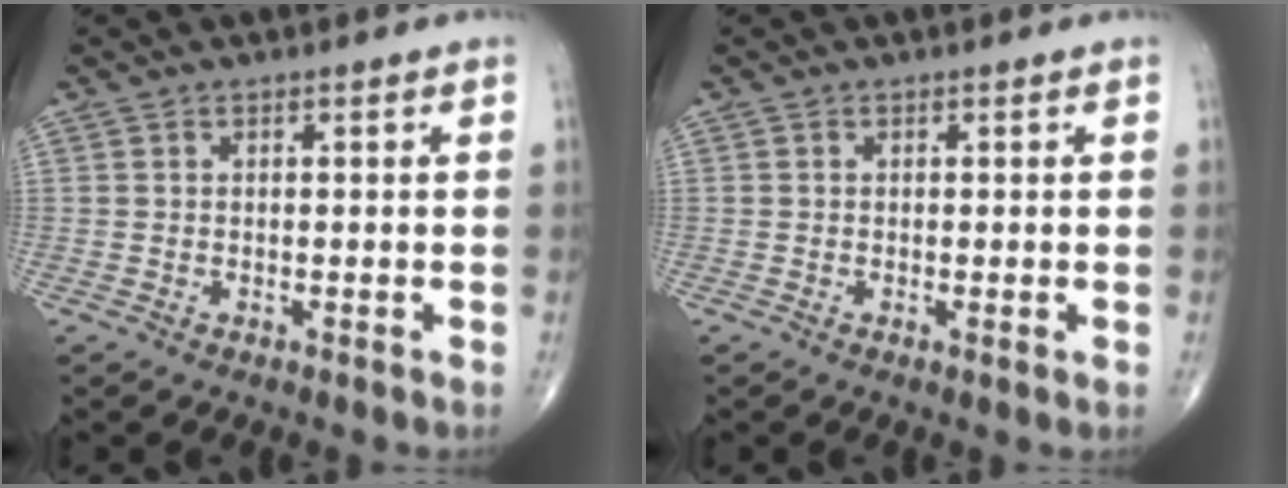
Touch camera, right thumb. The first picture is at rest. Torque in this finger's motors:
{"motor_torque": [-0.27, 0.12, 0.04, 0.01, -0.05]}